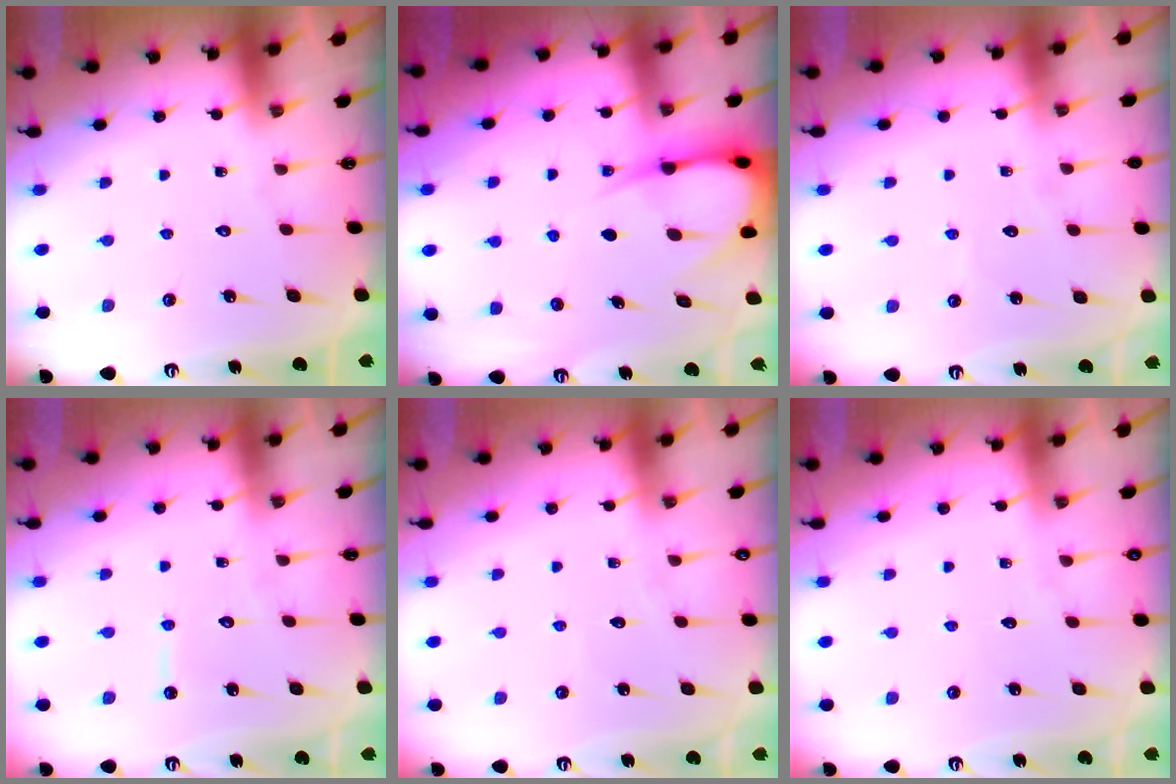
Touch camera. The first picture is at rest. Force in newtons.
{"total": 8.2, "press": 8.2, "slide": 0.9}
{"total": 2.6, "press": 2.6, "slide": 0.3}
{"total": 4.6, "press": 4.6, "slide": 0.2}
{"total": 2.3, "press": 2.3, "slide": 0.3}
{"total": 3.3, "press": 3.3, "slide": 0.6}